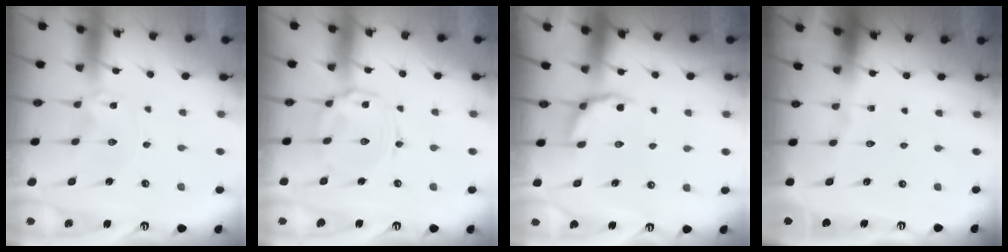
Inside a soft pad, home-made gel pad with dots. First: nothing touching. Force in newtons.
{"total": 6.1, "press": 6.1, "slide": 0.4}
{"total": 3.0, "press": 2.0, "slide": 2.3}
{"total": 0.0}